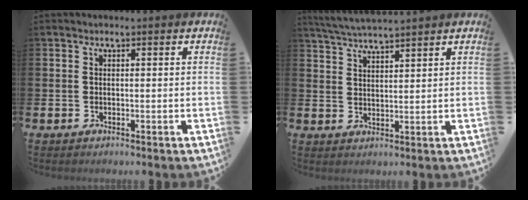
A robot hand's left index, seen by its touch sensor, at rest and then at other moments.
{"total": 4.2, "force": [4.1, -0.2, 0.9], "torque": [-0.031, -0.017, 0.074]}